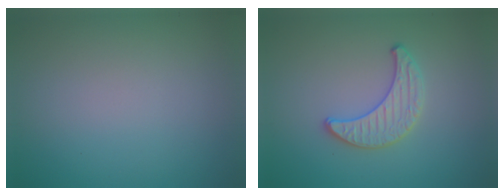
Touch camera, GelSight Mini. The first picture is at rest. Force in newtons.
{"total": 2.0, "press": 2.0, "slide": 0.1}